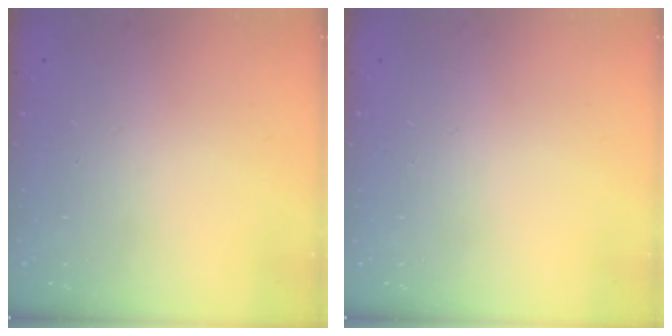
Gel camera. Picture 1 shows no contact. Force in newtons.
{"total": 0.0}